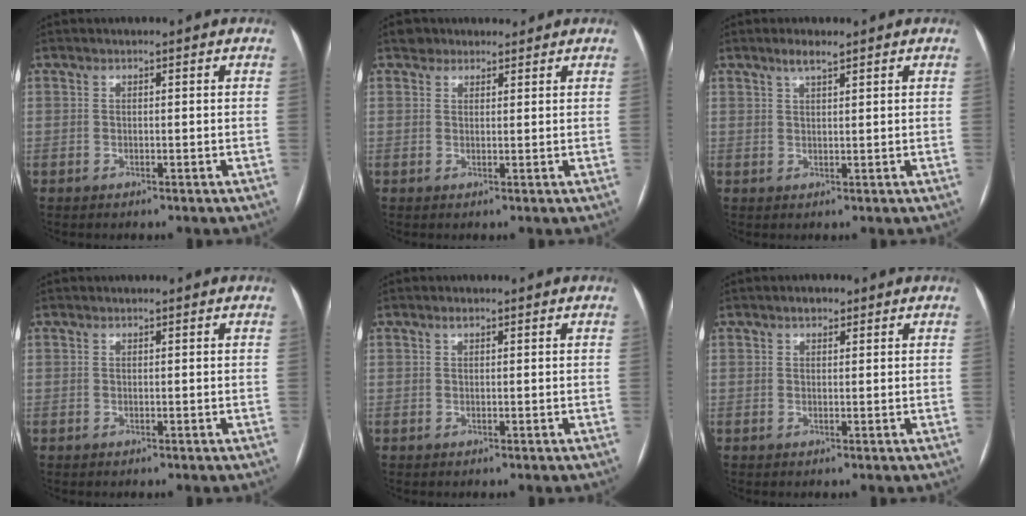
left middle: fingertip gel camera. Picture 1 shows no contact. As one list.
[{"total": 3.1, "force": [2.5, 1.8, 0.2], "torque": [0.003, 0.019, 0.036]}, {"total": 2.2, "force": [1.6, 0.2, 1.5], "torque": [-0.033, 0.004, 0.032]}, {"total": 0.0}, {"total": 0.6, "force": [0.4, 0.2, 0.4], "torque": [-0.011, 0.003, 0.008]}, {"total": 1.5, "force": [1.0, 0.8, 0.8], "torque": [-0.017, 0.007, 0.015]}]